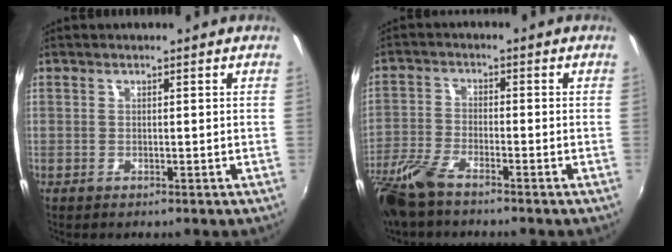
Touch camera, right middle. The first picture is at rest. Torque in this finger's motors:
{"motor_torque": [1.04, -1.10, 0.30, 0.12]}